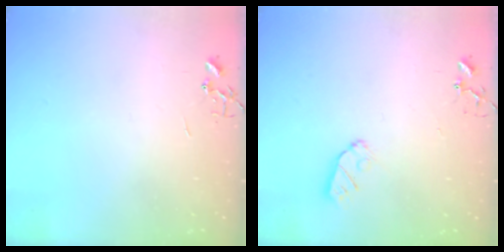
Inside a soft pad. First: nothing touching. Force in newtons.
{"total": 4.5, "press": 4.5, "slide": 0.6}